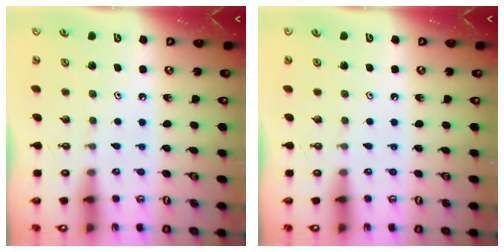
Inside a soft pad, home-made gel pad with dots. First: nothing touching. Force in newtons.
{"total": 0.0}